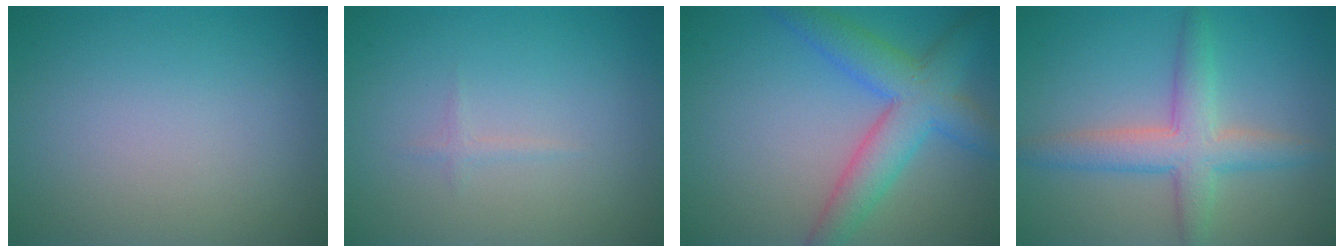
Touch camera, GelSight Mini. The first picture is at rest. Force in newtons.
{"total": 0.6, "press": 0.6, "slide": 0.0}
{"total": 6.2, "press": 6.2, "slide": 0.2}
{"total": 4.6, "press": 4.6, "slide": 0.2}